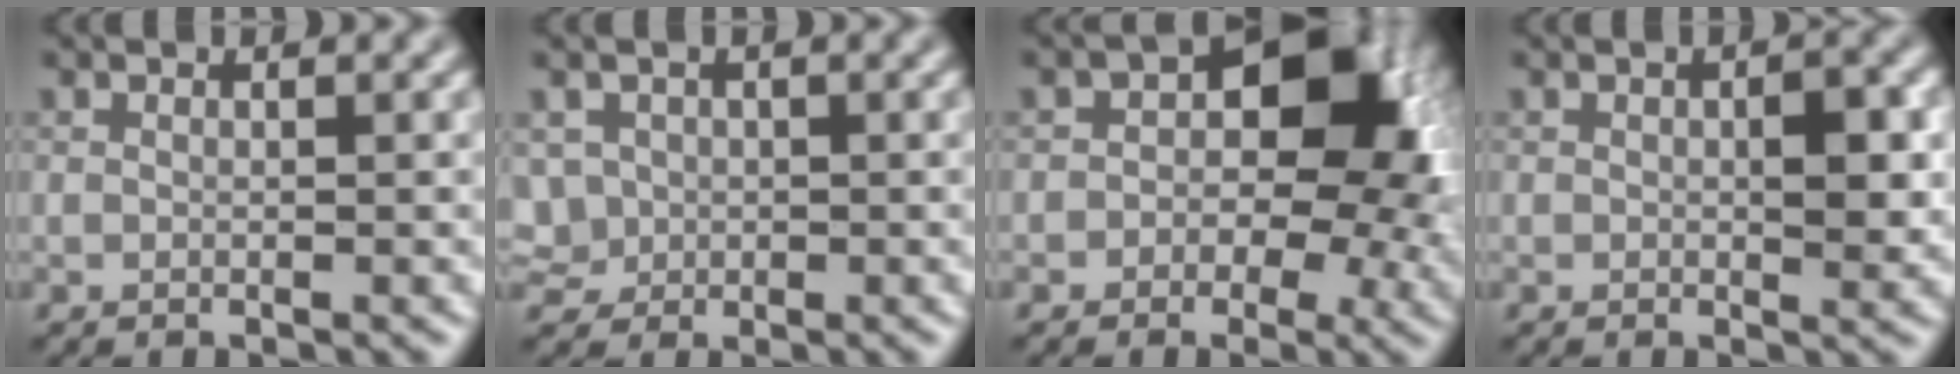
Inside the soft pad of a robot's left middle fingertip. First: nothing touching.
{"total": 1.3, "force": [-0.3, 1.3, 0.0], "torque": [-0.016, 0.003, 0.014]}
{"total": 8.3, "force": [0.5, 5.3, 6.4], "torque": [-0.074, 0.013, 0.009]}
{"total": 2.3, "force": [0.1, 0.4, 2.2], "torque": [-0.043, 0.007, 0.016]}